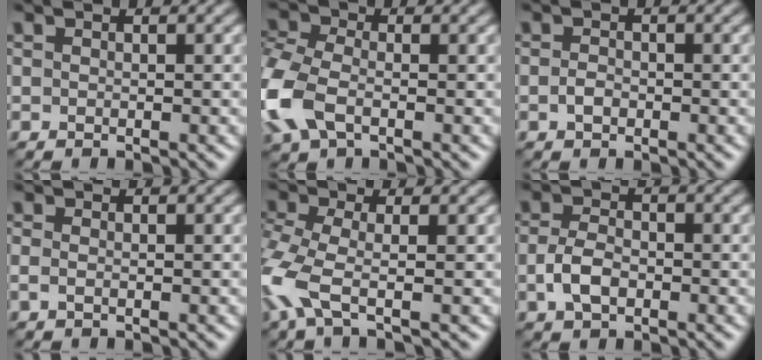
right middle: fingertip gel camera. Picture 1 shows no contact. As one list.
[{"total": 6.8, "force": [-2.0, 4.2, 4.9], "torque": [-0.146, -0.001, -0.060]}, {"total": 1.1, "force": [-0.6, 0.8, 0.7], "torque": [-0.017, -0.003, -0.016]}, {"total": 0.6, "force": [-0.2, 0.2, 0.5], "torque": [-0.017, -0.001, -0.008]}, {"total": 5.7, "force": [-2.5, 2.0, 4.7], "torque": [-0.132, -0.009, -0.067]}, {"total": 2.8, "force": [-0.9, 1.7, 2.0], "torque": [-0.046, -0.002, -0.023]}]